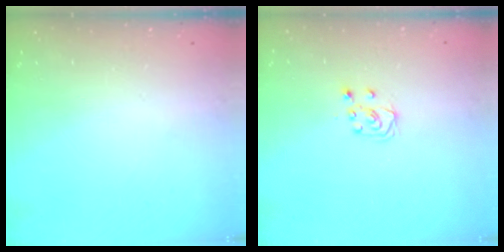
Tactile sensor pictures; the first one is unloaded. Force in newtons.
{"total": 5.1, "press": 5.1, "slide": 0.4}